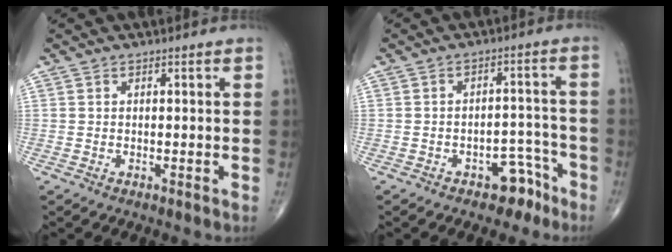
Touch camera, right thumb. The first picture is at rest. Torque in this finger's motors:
{"motor_torque": [2.57, -0.77, 0.82, -0.60, 0.22]}